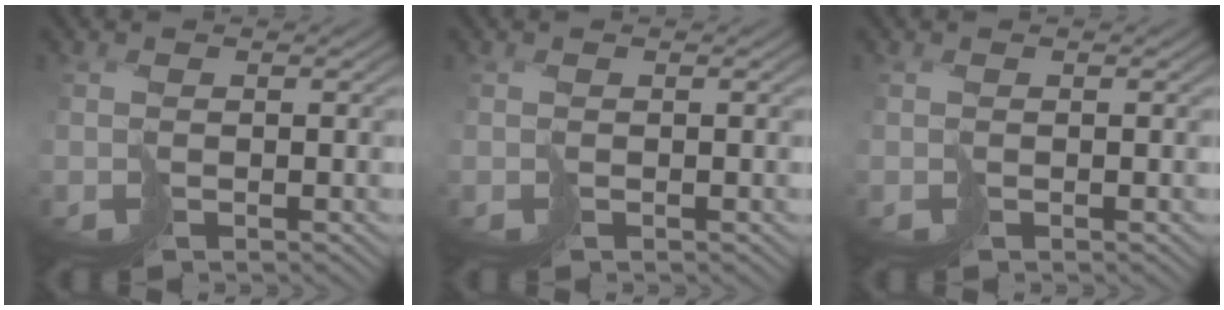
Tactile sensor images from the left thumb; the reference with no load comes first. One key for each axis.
{"total": 0.0}
{"total": 0.0}